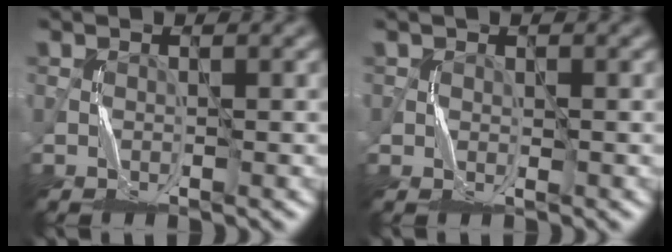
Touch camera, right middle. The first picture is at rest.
{"total": 0.8, "force": [0.2, 0.6, 0.5], "torque": [-0.005, -0.003, 0.003]}